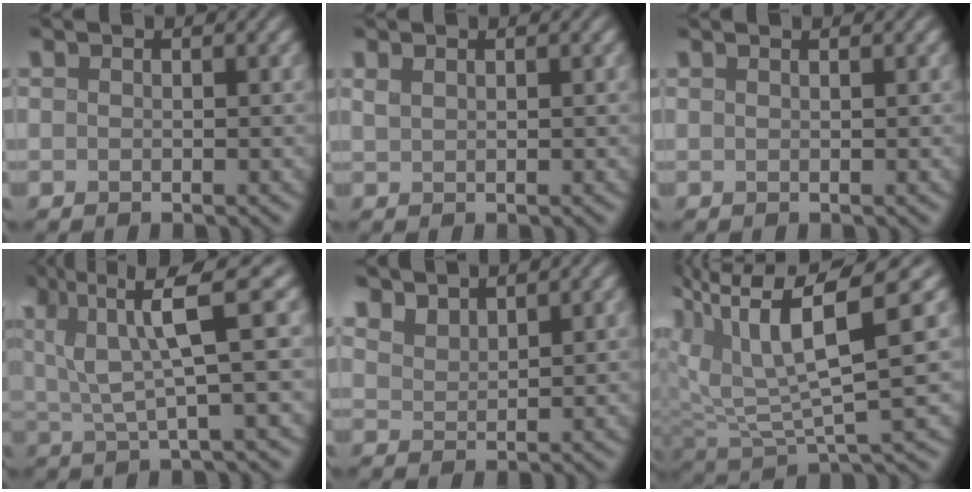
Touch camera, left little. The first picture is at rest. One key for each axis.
{"total": 0.9, "fx": 0.7, "fy": 0.3, "fz": 0.5, "tx": -0.016, "ty": 0.002, "tz": 0.017}
{"total": 0.9, "fx": 0.6, "fy": 0.3, "fz": 0.6, "tx": -0.003, "ty": 0.001, "tz": 0.001}
{"total": 7.5, "fx": 3.2, "fy": 1.3, "fz": 6.6, "tx": -0.123, "ty": 0.013, "tz": 0.057}
{"total": 3.5, "fx": 3.2, "fy": 1.0, "fz": 0.9, "tx": -0.026, "ty": -0.005, "tz": 0.068}
{"total": 9.4, "fx": 4.8, "fy": 2.0, "fz": 7.9, "tx": -0.153, "ty": 0.010, "tz": 0.090}